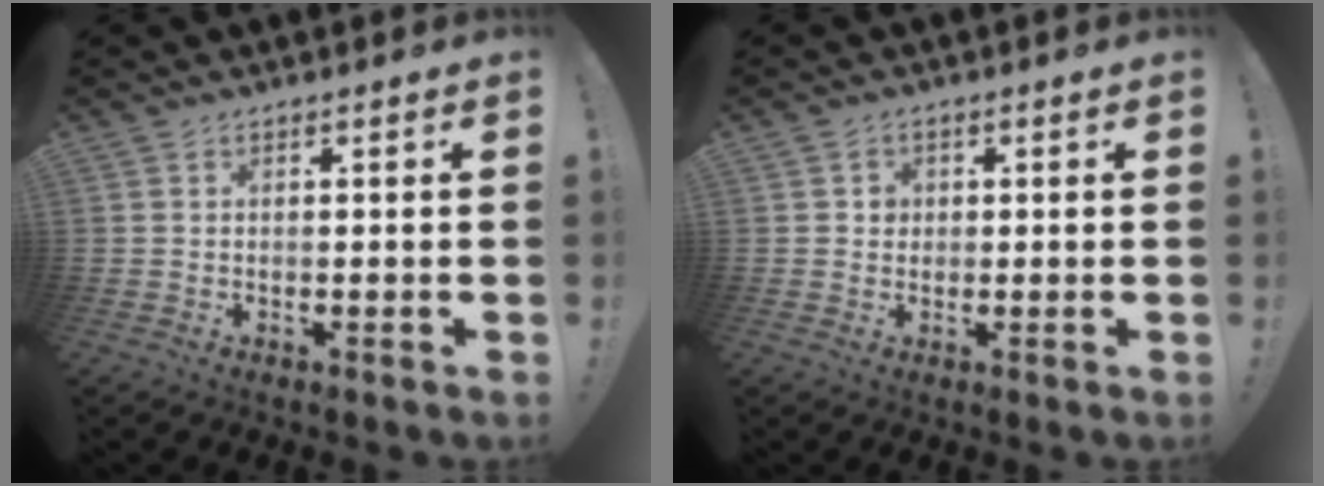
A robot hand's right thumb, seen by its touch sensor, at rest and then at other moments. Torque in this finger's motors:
{"motor_torque": [0.01, 0.15, 0.06, -0.13, -0.01]}